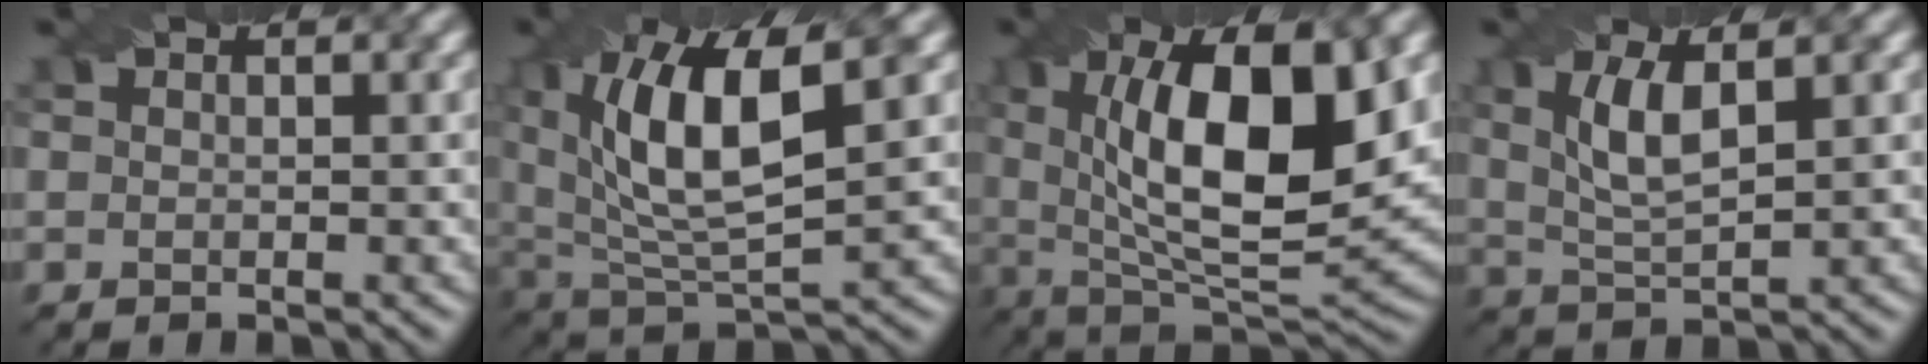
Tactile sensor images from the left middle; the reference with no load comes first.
{"total": 10.8, "force": [3.1, 4.3, 9.4], "torque": [-0.172, 0.013, 0.064]}
{"total": 13.0, "force": [2.3, 4.8, 11.8], "torque": [-0.177, 0.001, 0.045]}
{"total": 4.6, "force": [1.0, 1.4, 4.2], "torque": [-0.089, 0.005, 0.036]}